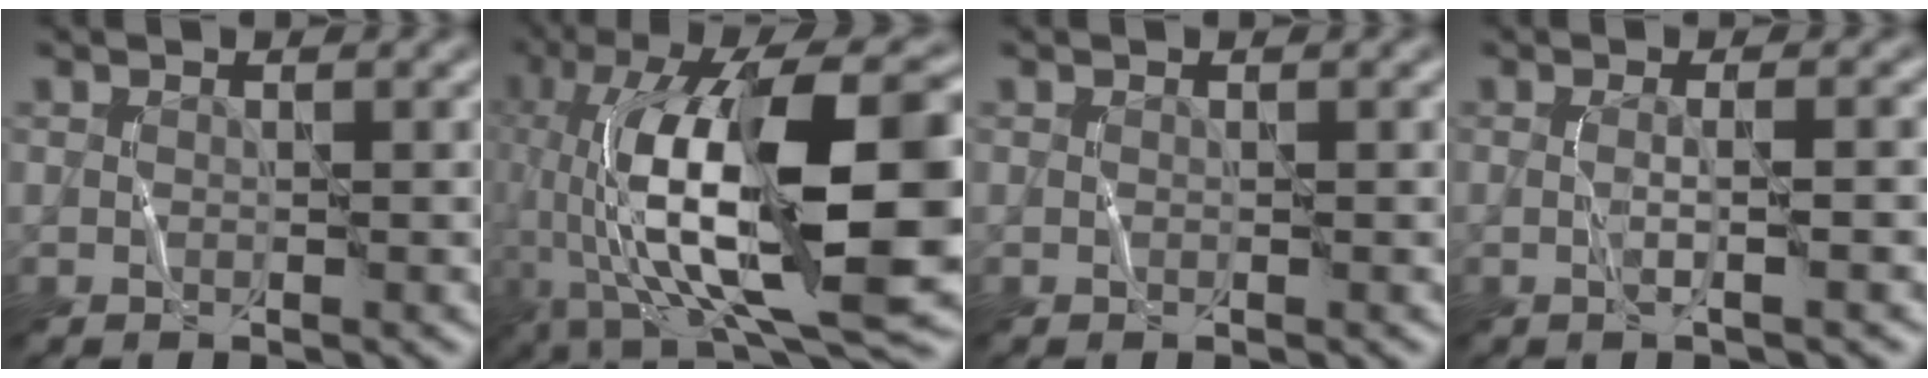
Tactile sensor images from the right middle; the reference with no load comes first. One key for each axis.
{"total": 18.1, "fx": -0.3, "fy": 7.6, "fz": 16.5, "tx": -0.284, "ty": 0.035, "tz": -0.005}
{"total": 0.0}
{"total": 2.3, "fx": -0.1, "fy": 0.8, "fz": 2.2, "tx": -0.021, "ty": 0.003, "tz": -0.012}